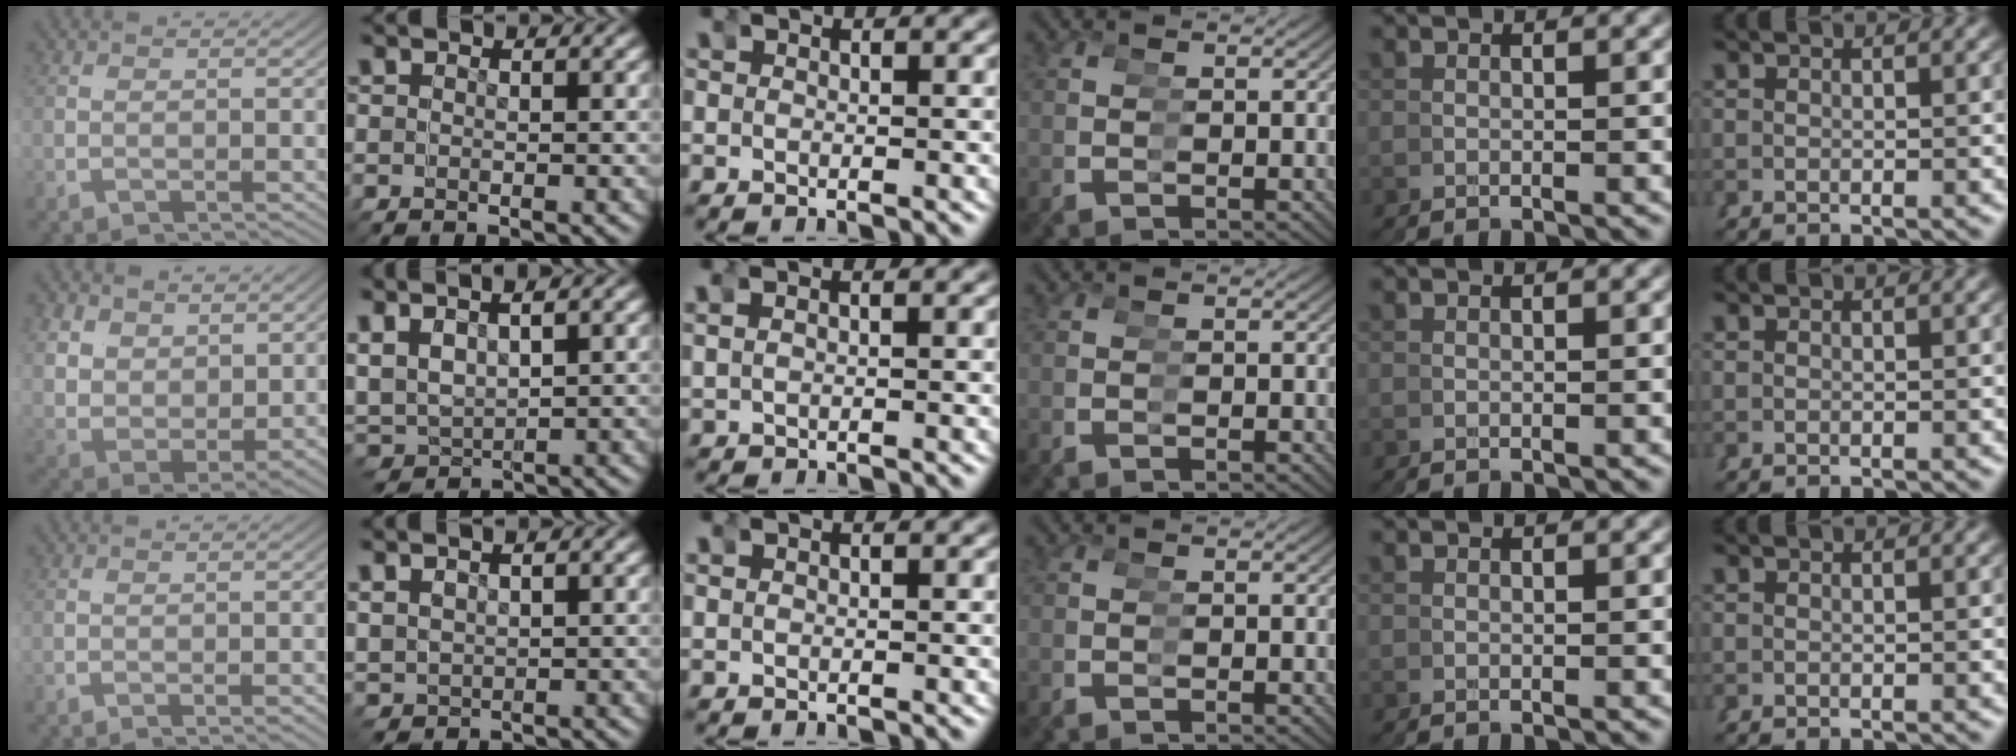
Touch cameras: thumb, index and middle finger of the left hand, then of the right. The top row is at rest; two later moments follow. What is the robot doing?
{"motion": "grasp_and_lifting", "object": "hoodie"}